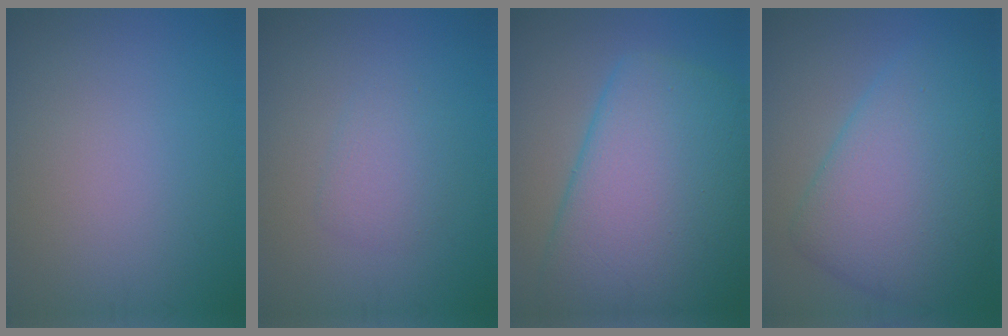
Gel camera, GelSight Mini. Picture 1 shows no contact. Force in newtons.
{"total": 1.8, "press": 1.8, "slide": 0.0}
{"total": 13.5, "press": 13.5, "slide": 0.4}
{"total": 9.3, "press": 9.3, "slide": 0.1}